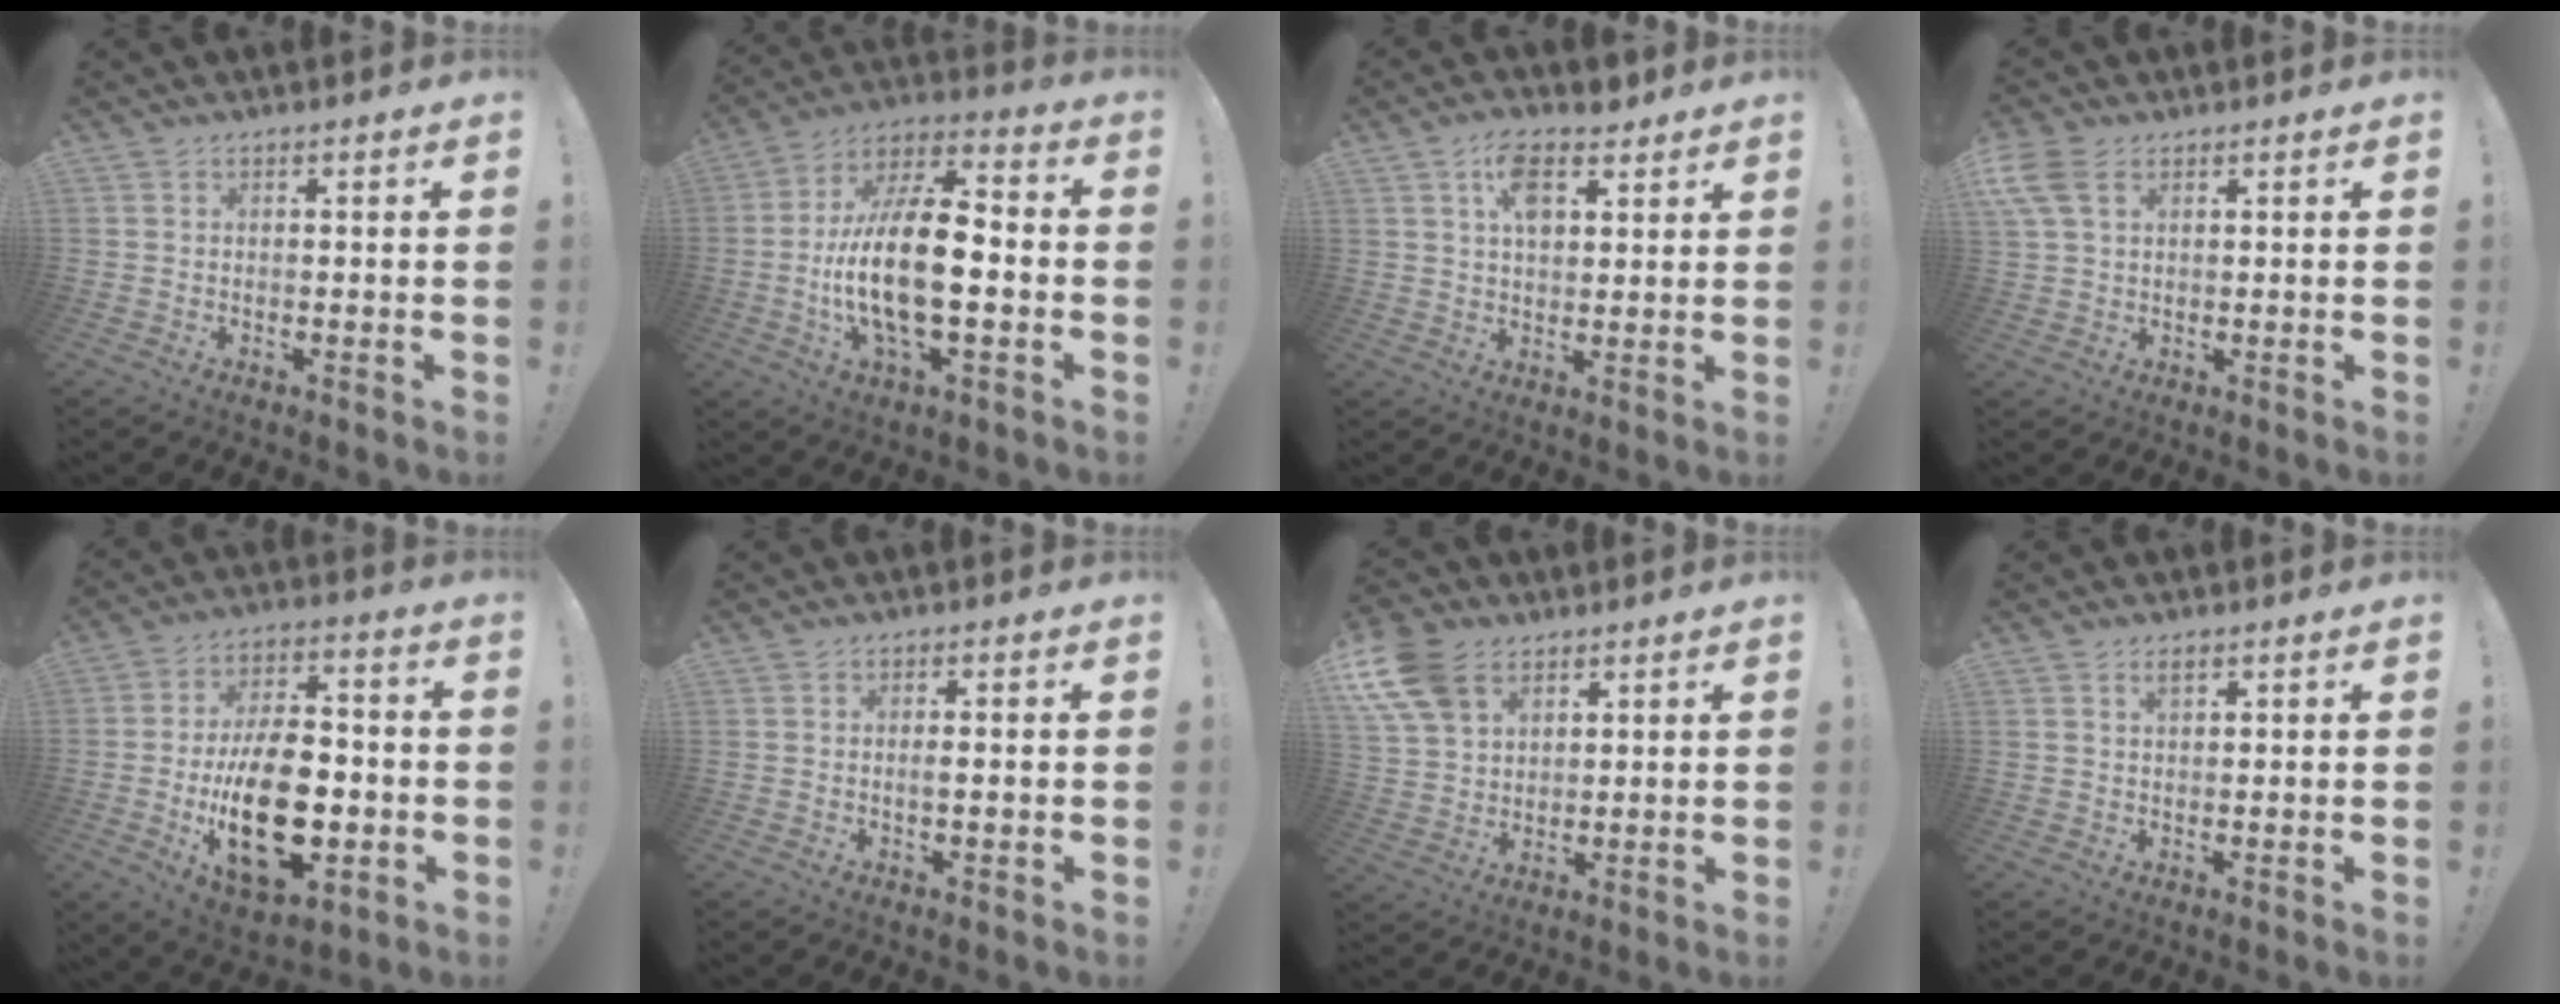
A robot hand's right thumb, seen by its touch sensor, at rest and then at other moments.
{"total": 19.8, "force": [-3.2, 7.8, 17.9], "torque": [-0.349, -0.001, -0.059]}
{"total": 9.1, "force": [4.9, 4.7, 6.0], "torque": [-0.088, -0.014, 0.087]}
{"total": 6.9, "force": [3.2, 4.2, 4.4], "torque": [-0.092, -0.008, 0.061]}
{"total": 22.8, "force": [-4.8, 12.9, 18.2], "torque": [-0.305, 0.013, -0.068]}
{"total": 1.6, "force": [-0.2, 0.1, 1.6], "torque": [-0.025, -0.001, -0.006]}
{"total": 13.2, "force": [6.8, 9.0, 6.8], "torque": [-0.135, -0.027, 0.136]}
{"total": 2.0, "force": [1.2, 0.8, 1.3], "torque": [-0.016, -0.003, 0.020]}